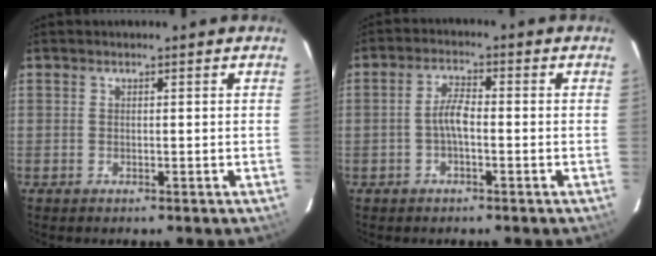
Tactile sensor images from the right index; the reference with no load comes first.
{"total": 3.7, "force": [-1.0, 1.1, 3.3], "torque": [-0.069, 0.010, -0.020]}